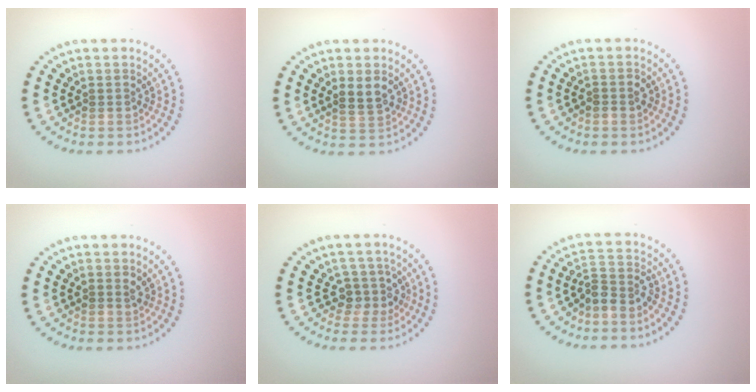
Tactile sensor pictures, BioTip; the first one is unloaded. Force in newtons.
{"total": 2.1, "press": 2.0, "slide": 0.4}
{"total": 1.2, "press": 1.1, "slide": 0.4}
{"total": 0.8, "press": 0.8, "slide": 0.2}
{"total": 2.2, "press": 1.9, "slide": 1.2}
{"total": 2.5, "press": 1.8, "slide": 1.7}